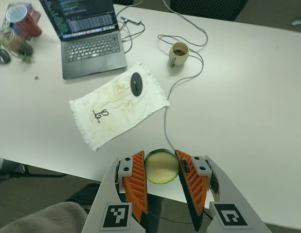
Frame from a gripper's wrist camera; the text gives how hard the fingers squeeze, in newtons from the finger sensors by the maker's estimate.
{"total": 10.5, "left": 10.4, "right": 10.5}